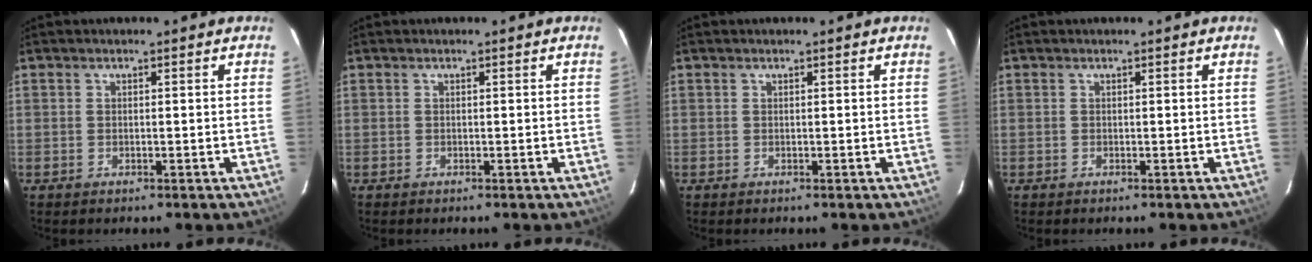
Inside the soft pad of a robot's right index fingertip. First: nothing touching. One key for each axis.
{"total": 0.0}
{"total": 0.0}
{"total": 0.0}